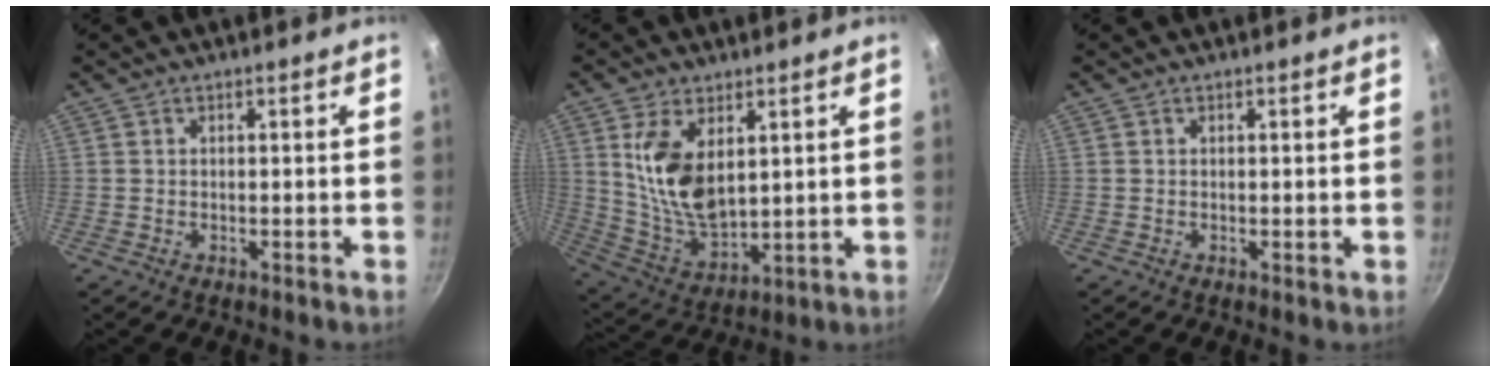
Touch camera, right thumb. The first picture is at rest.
{"total": 13.2, "force": [3.9, 7.2, 10.3], "torque": [-0.183, -0.036, 0.090]}
{"total": 0.0}